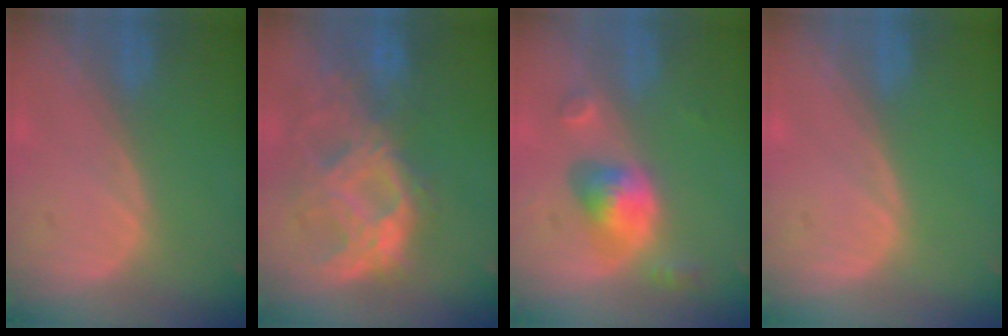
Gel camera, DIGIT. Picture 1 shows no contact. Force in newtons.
{"total": 10.5, "press": 9.2, "slide": 5.0}
{"total": 5.8, "press": 5.3, "slide": 2.4}
{"total": 0.0}